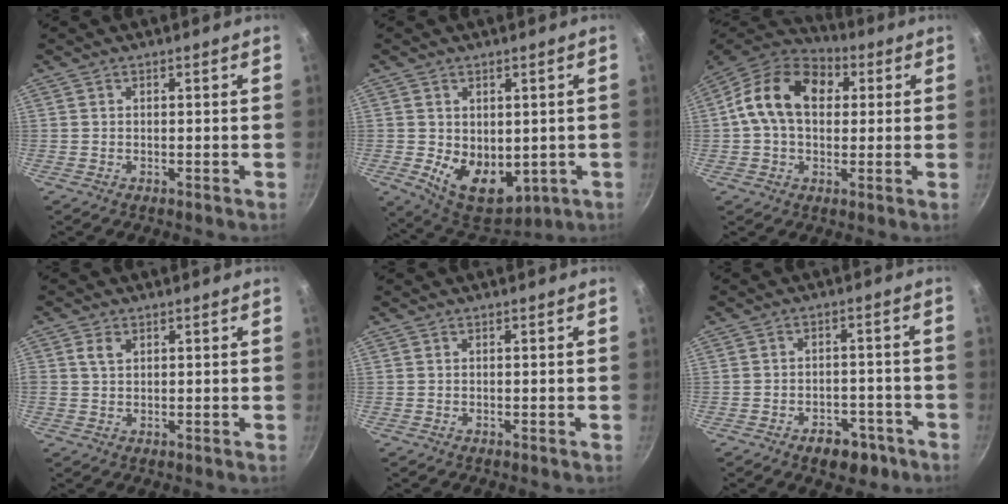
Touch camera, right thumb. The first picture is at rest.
{"total": 11.4, "force": [-1.0, 7.9, 8.1], "torque": [-0.097, -0.024, 0.009]}
{"total": 15.7, "force": [2.9, 11.2, 10.6], "torque": [-0.153, 0.022, 0.031]}
{"total": 2.4, "force": [0.9, 1.7, 1.5], "torque": [-0.021, 0.001, 0.017]}
{"total": 0.0}
{"total": 6.9, "force": [-4.1, 4.3, 3.6], "torque": [-0.021, 0.034, -0.044]}